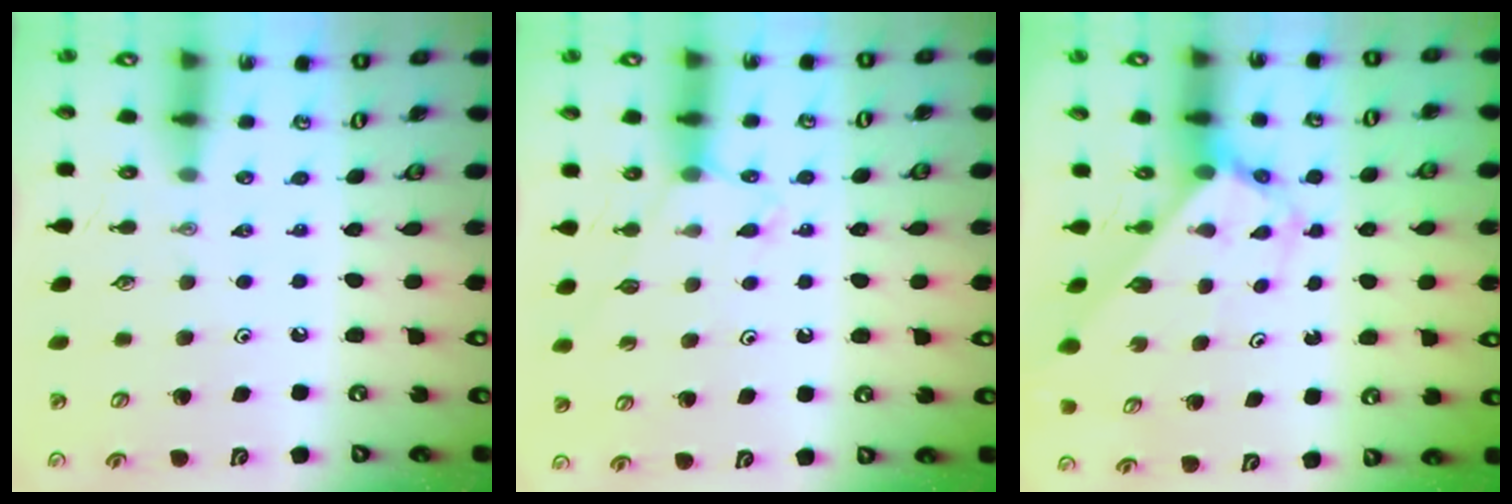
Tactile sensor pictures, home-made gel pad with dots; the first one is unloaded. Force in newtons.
{"total": 6.5, "press": 6.5, "slide": 0.6}
{"total": 2.9, "press": 2.9, "slide": 0.3}